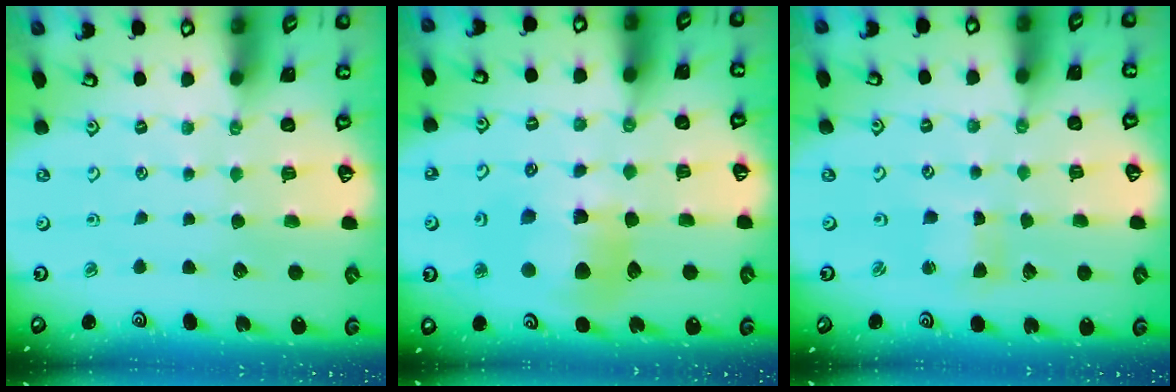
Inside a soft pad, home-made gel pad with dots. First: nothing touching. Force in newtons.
{"total": 12.9, "press": 12.8, "slide": 1.9}
{"total": 2.1, "press": 2.1, "slide": 0.3}